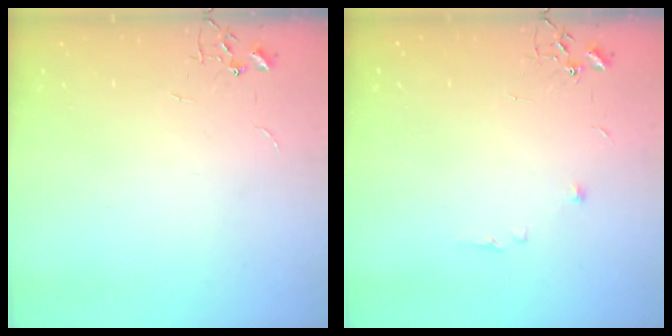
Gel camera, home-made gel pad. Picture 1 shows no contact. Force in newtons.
{"total": 5.3, "press": 5.1, "slide": 1.3}